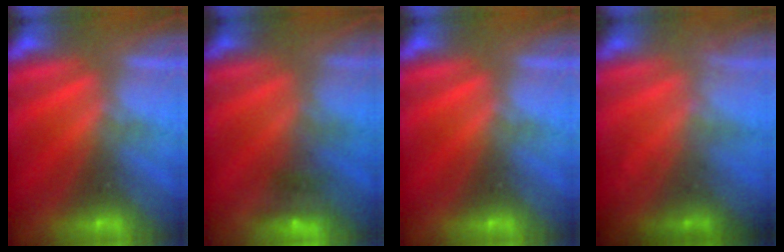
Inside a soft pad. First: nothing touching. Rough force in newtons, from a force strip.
{"total": 3.9}
{"total": 0.0}
{"total": 1.9}